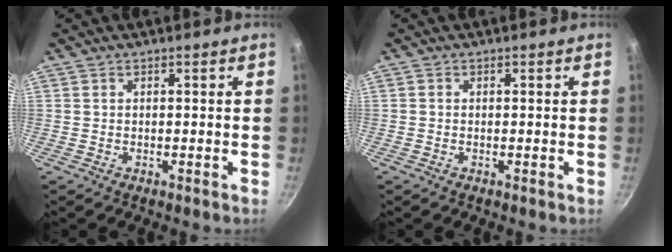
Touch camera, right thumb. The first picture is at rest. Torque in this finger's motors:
{"motor_torque": [0.23, 0.06, -0.45, 0.27, 0.04]}